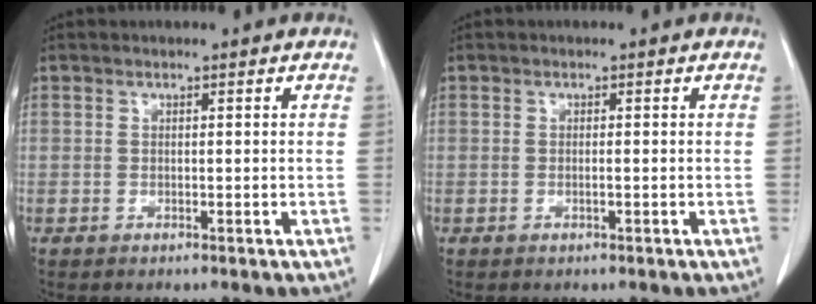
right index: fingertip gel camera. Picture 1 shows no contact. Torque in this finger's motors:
{"motor_torque": [-0.13, 0.18, -0.02, -0.01]}